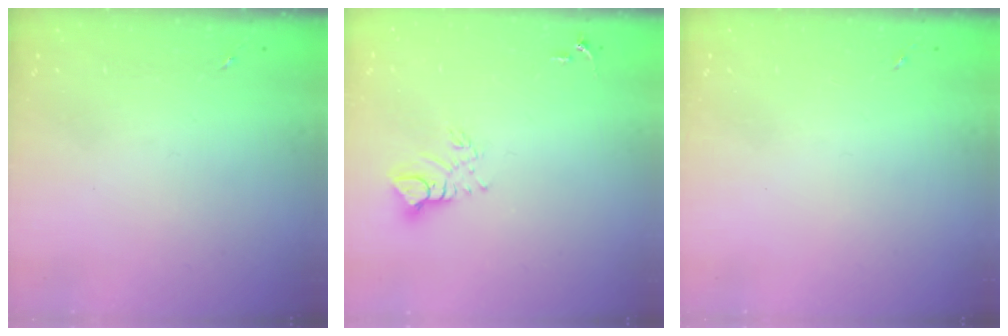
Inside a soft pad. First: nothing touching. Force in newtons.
{"total": 7.2, "press": 7.1, "slide": 0.7}
{"total": 0.0}